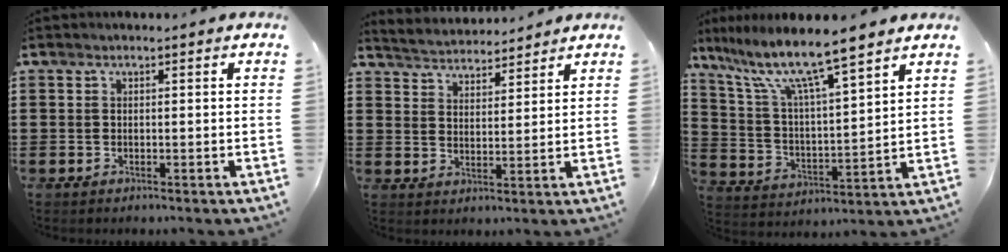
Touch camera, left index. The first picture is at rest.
{"total": 3.7, "force": [3.7, 0.4, -0.1], "torque": [-0.018, -0.021, 0.063]}
{"total": 9.8, "force": [7.9, 0.6, 5.6], "torque": [-0.139, -0.043, 0.131]}